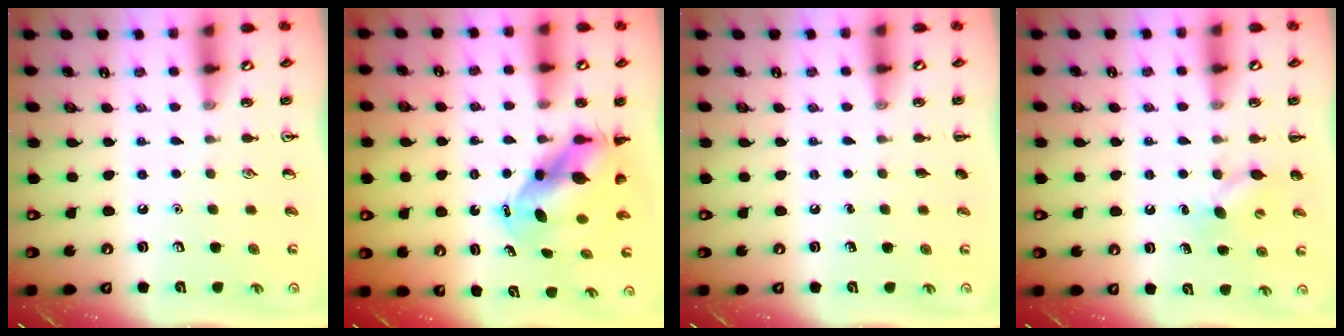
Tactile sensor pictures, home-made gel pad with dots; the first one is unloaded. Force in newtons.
{"total": 6.8, "press": 6.6, "slide": 1.6}
{"total": 0.0}
{"total": 5.4, "press": 5.2, "slide": 1.6}